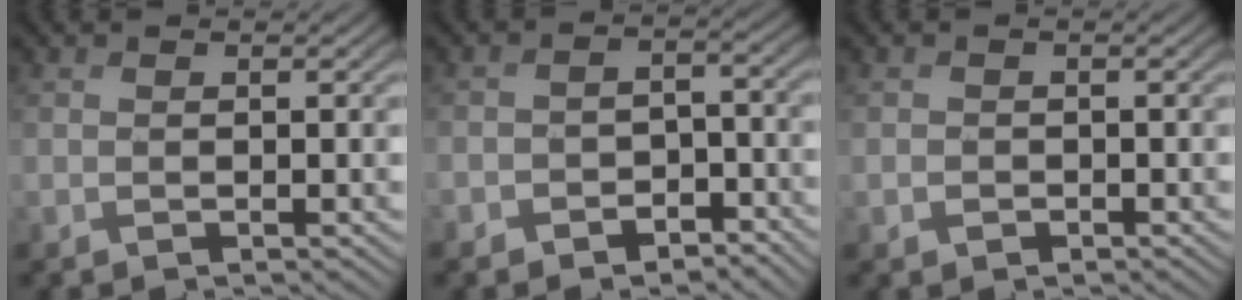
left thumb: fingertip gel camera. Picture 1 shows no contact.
{"total": 4.4, "force": [-3.1, 2.6, 1.9], "torque": [-0.027, -0.003, -0.057]}
{"total": 0.9, "force": [-0.4, 0.8, 0.2], "torque": [0.001, -0.003, -0.010]}